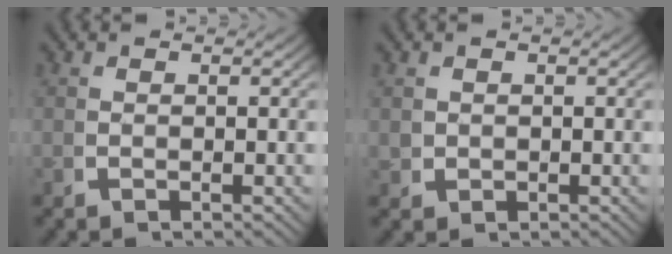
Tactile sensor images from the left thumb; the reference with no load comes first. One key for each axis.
{"total": 1.3, "fx": 0.4, "fy": 1.2, "fz": 0.3, "tx": -0.010, "ty": -0.012, "tz": 0.014}